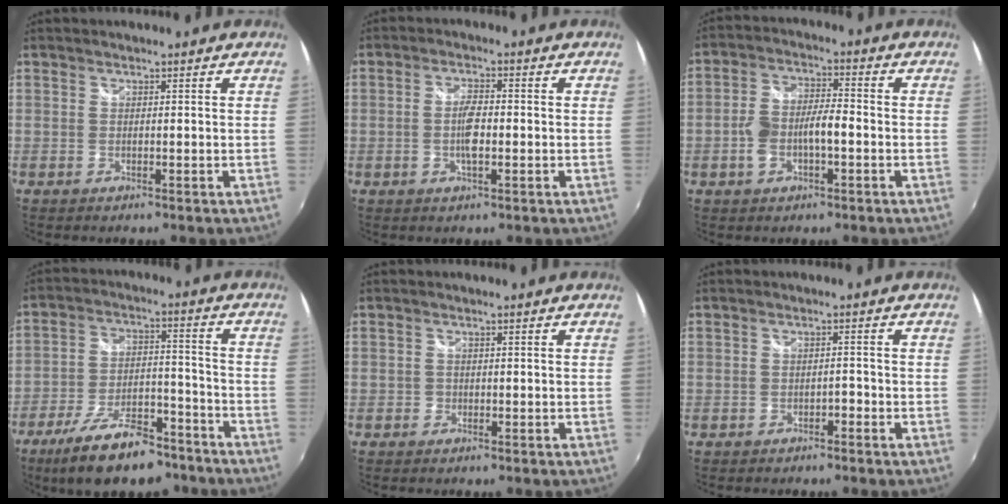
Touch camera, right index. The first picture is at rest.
{"total": 4.2, "force": [-0.7, 1.3, 3.9], "torque": [-0.077, 0.003, -0.014]}
{"total": 7.4, "force": [-2.4, 3.3, 6.2], "torque": [-0.128, 0.011, -0.040]}
{"total": 17.2, "force": [-12.7, 6.4, 9.6], "torque": [-0.183, -0.005, -0.198]}
{"total": 1.1, "force": [-0.5, 0.9, 0.1], "torque": [-0.002, -0.001, -0.008]}
{"total": 1.4, "force": [-1.1, 0.6, 0.7], "torque": [-0.014, 0.002, -0.017]}